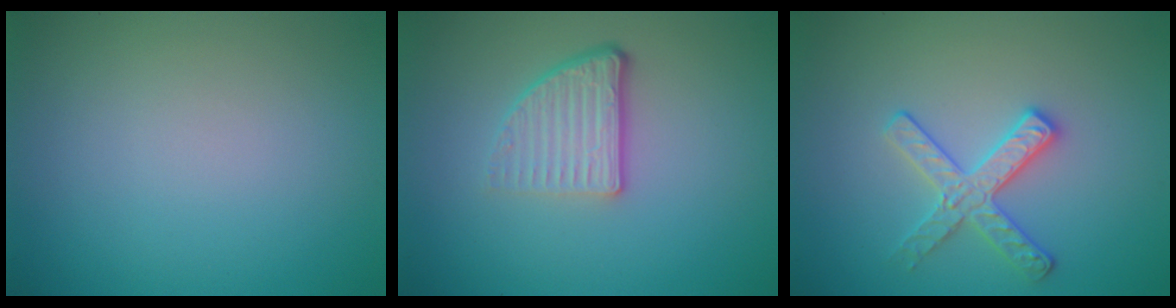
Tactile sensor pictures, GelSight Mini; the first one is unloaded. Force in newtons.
{"total": 3.9, "press": 2.5, "slide": 2.9}
{"total": 2.8, "press": 2.8, "slide": 0.3}